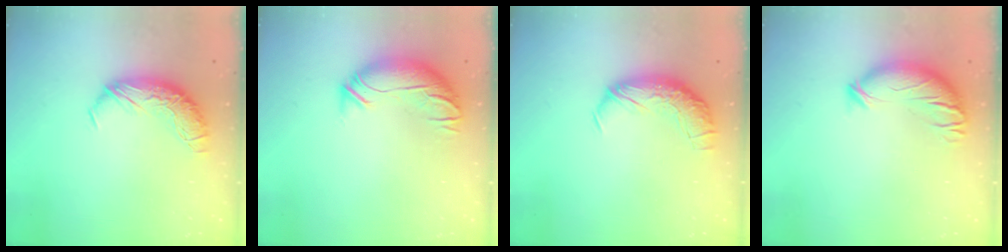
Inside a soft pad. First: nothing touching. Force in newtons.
{"total": 3.5, "press": 2.3, "slide": 2.6}
{"total": 2.4, "press": 1.1, "slide": 2.1}
{"total": 3.7, "press": 2.9, "slide": 2.3}